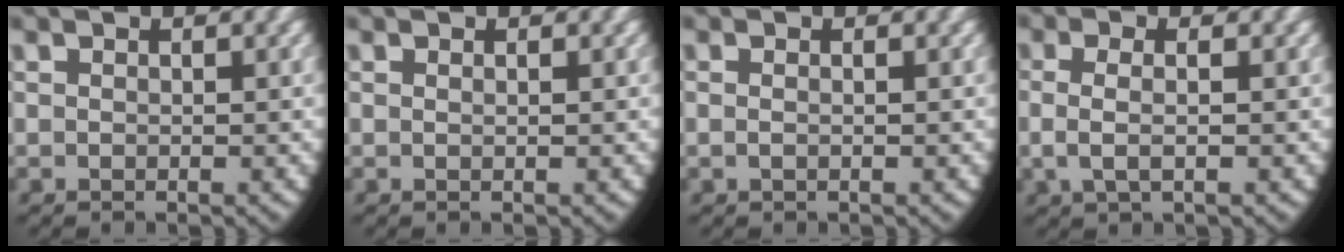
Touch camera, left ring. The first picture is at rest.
{"total": 0.6, "force": [0.1, -0.3, 0.5], "torque": [-0.011, -0.002, 0.002]}
{"total": 0.6, "force": [-0.2, 0.1, 0.6], "torque": [-0.018, -0.005, -0.001]}
{"total": 2.8, "force": [-0.1, 1.3, 2.4], "torque": [-0.063, -0.008, 0.005]}